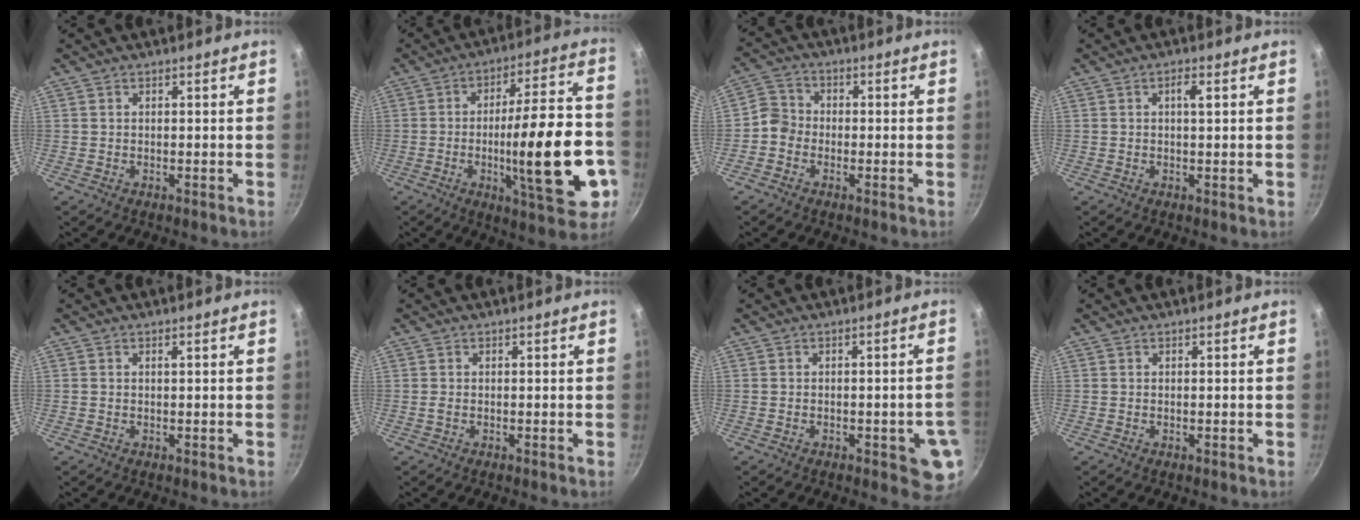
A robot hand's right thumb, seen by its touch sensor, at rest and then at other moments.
{"total": 22.9, "force": [-5.8, 6.3, 21.2], "torque": [-0.288, 0.031, -0.079]}
{"total": 4.3, "force": [-1.6, 3.7, 1.5], "torque": [-0.010, 0.022, -0.047]}
{"total": 2.4, "force": [0.6, 0.6, 2.3], "torque": [-0.038, 0.000, 0.009]}
{"total": 0.0}
{"total": 0.6, "force": [-0.2, 0.3, 0.4], "torque": [-0.011, 0.001, -0.006]}
{"total": 7.0, "force": [-2.0, 2.6, 6.2], "torque": [-0.052, 0.005, -0.022]}
{"total": 0.0}